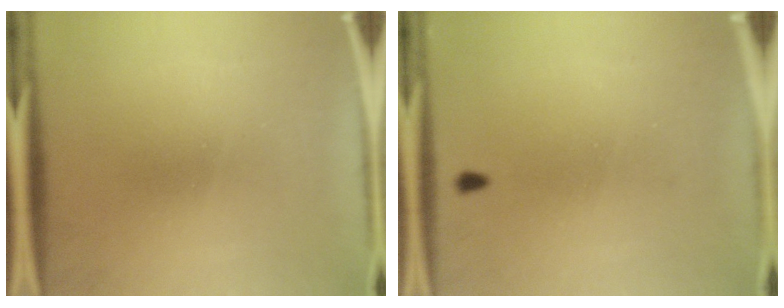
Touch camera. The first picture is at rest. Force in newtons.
{"total": 0.8}